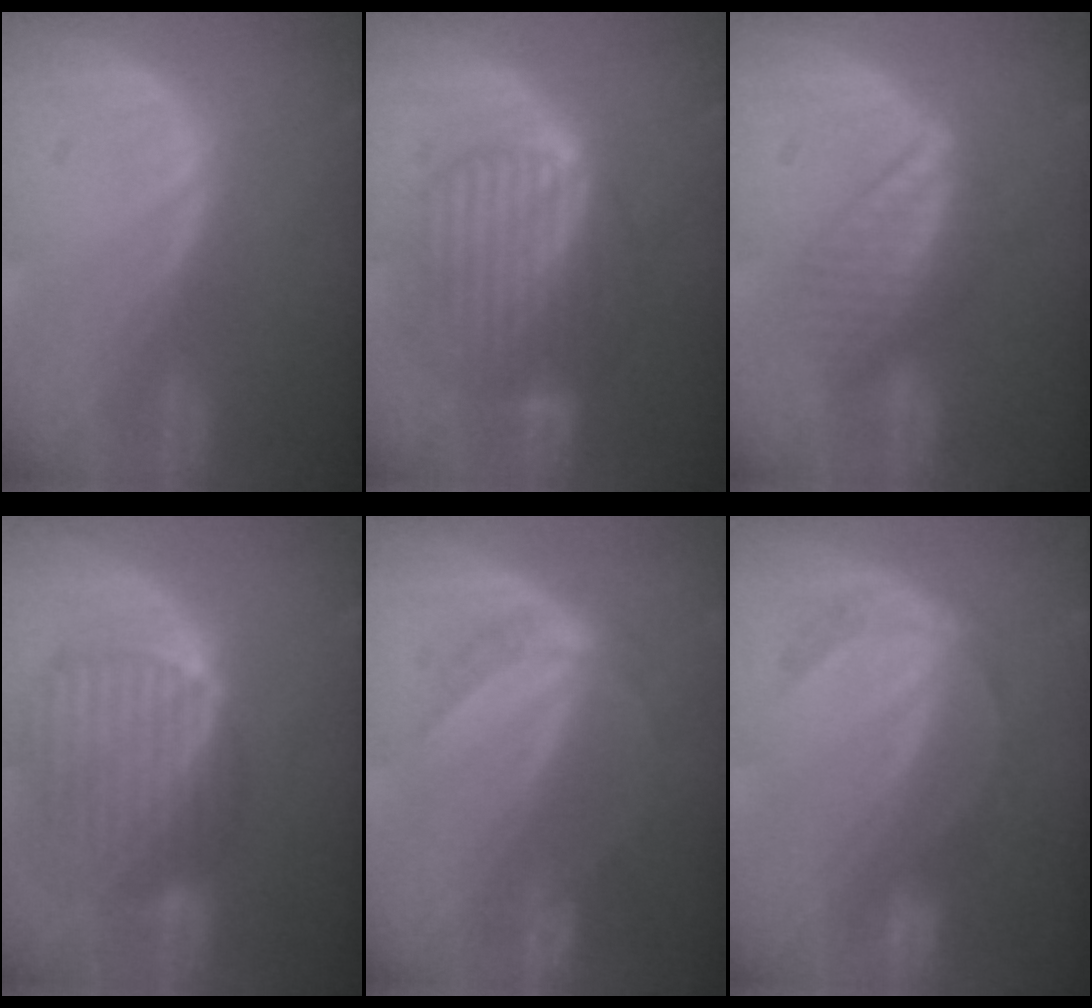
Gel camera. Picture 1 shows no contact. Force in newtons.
{"total": 10.2, "press": 10.2, "slide": 0.8}
{"total": 6.5, "press": 6.1, "slide": 2.4}
{"total": 10.7, "press": 9.2, "slide": 5.4}
{"total": 4.8, "press": 4.3, "slide": 2.1}
{"total": 4.7, "press": 4.7, "slide": 0.4}